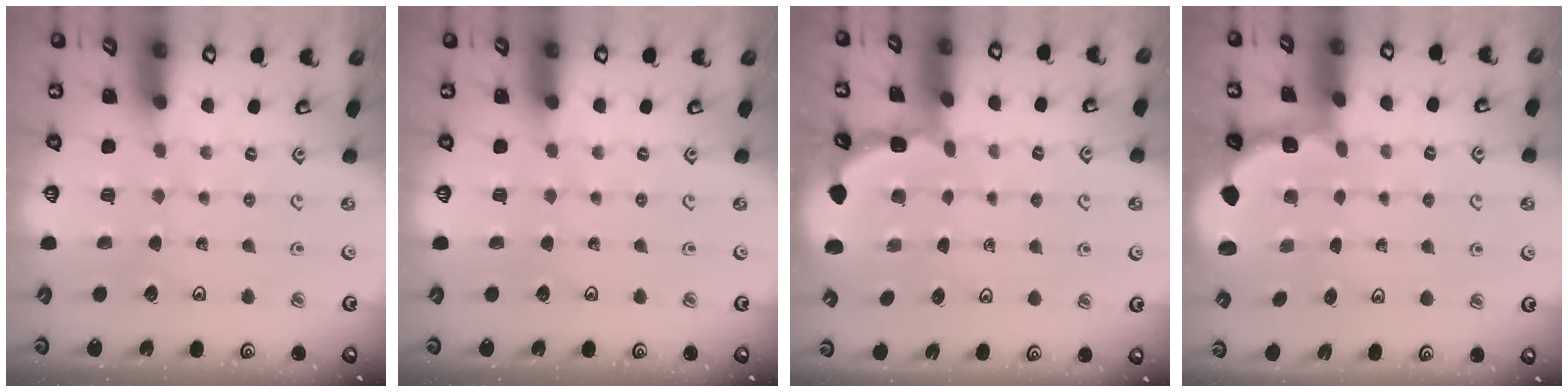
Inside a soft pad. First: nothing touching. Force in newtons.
{"total": 0.0}
{"total": 1.6, "press": 1.6, "slide": 0.2}
{"total": 1.9, "press": 1.8, "slide": 0.7}